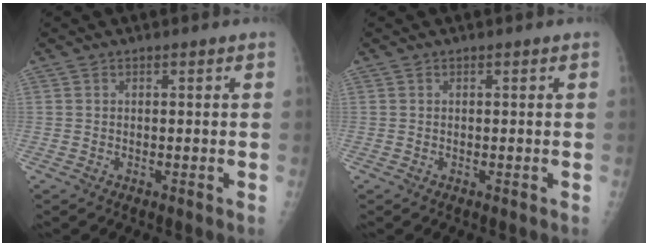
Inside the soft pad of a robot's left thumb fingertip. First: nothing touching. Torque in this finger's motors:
{"motor_torque": [0.01, -0.01, -0.01, -0.01, 0.00]}